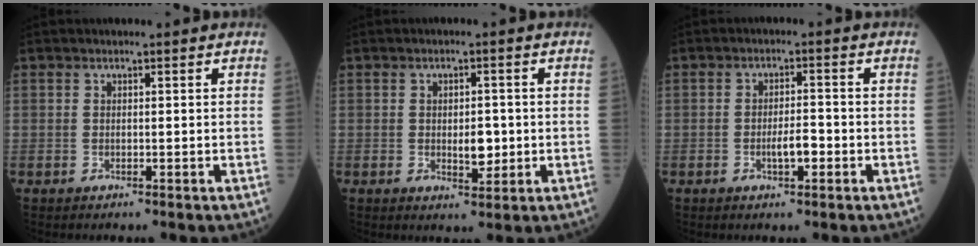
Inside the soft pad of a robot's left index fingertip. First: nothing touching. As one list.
[{"total": 3.4, "force": [-0.5, 1.6, 3.0], "torque": [-0.043, -0.005, -0.004]}, {"total": 3.3, "force": [-1.3, 0.8, 2.9], "torque": [-0.049, -0.001, -0.022]}]